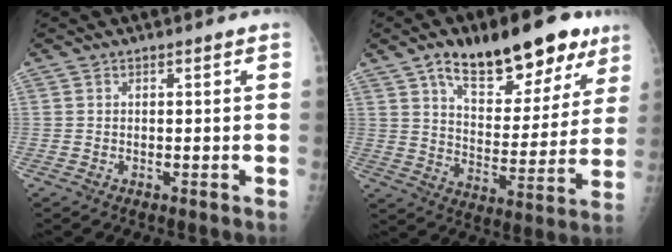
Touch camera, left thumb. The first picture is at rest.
{"total": 21.3, "force": [13.1, 9.9, 13.6], "torque": [-0.151, -0.042, 0.202]}